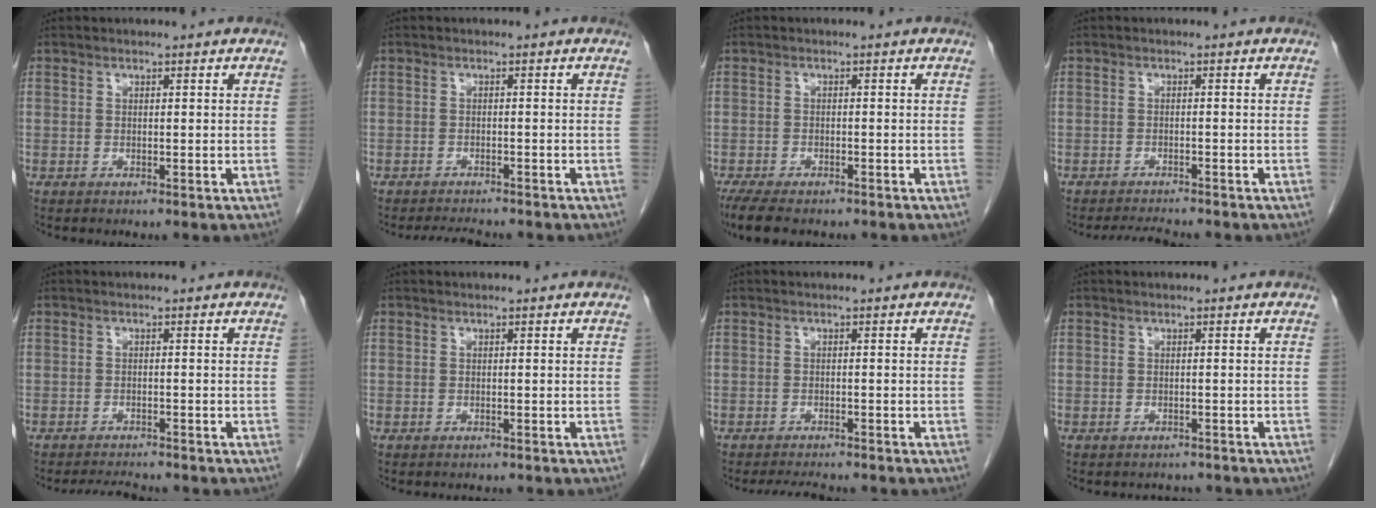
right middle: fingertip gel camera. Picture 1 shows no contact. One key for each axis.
{"total": 3.3, "fx": -3.2, "fy": 0.5, "fz": 0.8, "tx": -0.014, "ty": -0.010, "tz": -0.048}
{"total": 7.3, "fx": -5.8, "fy": 2.4, "fz": 3.8, "tx": -0.062, "ty": -0.014, "tz": -0.087}
{"total": 2.9, "fx": -2.8, "fy": -0.1, "fz": 0.4, "tx": -0.012, "ty": -0.014, "tz": -0.045}
{"total": 2.9, "fx": -2.9, "fy": 0.1, "fz": 0.4, "tx": -0.011, "ty": -0.013, "tz": -0.047}
{"total": 0.8, "fx": -0.8, "fy": 0.2, "fz": 0.0, "tx": -0.006, "ty": -0.002, "tz": -0.011}
{"total": 3.6, "fx": -3.4, "fy": 0.6, "fz": 1.0, "tx": -0.017, "ty": -0.009, "tz": -0.051}
{"total": 2.1, "fx": -1.9, "fy": 0.9, "fz": -0.2, "tx": -0.001, "ty": 0.000, "tz": -0.026}